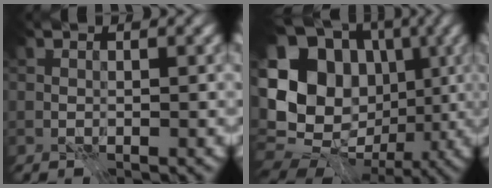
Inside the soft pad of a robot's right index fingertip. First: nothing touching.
{"total": 16.0, "force": [1.6, 12.9, 9.3], "torque": [-0.187, 0.019, 0.029]}